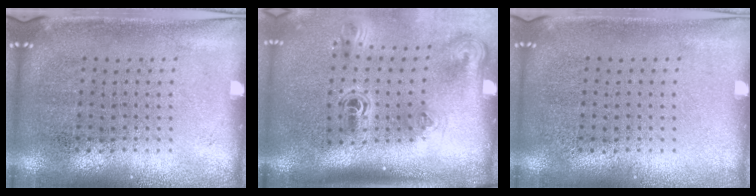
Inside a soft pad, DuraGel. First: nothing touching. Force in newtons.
{"total": 2.3, "press": 1.5, "slide": 1.8}
{"total": 0.0}